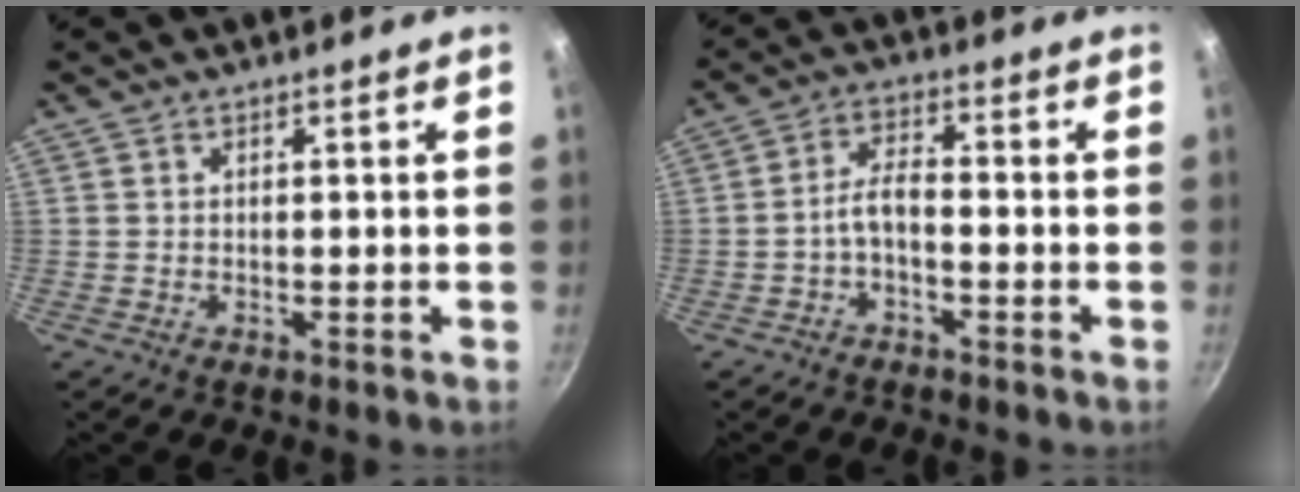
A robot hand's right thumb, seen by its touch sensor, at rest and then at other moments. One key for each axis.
{"total": 4.4, "fx": -2.1, "fy": 1.8, "fz": 3.3, "tx": -0.067, "ty": 0.031, "tz": -0.044}